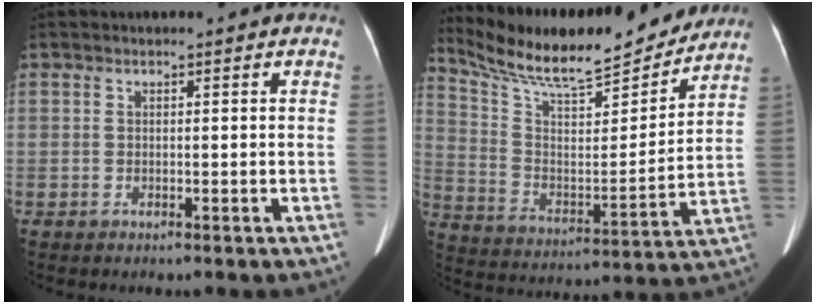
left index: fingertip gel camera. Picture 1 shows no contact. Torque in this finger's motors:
{"motor_torque": [0.89, -1.26, 0.05, 0.06]}